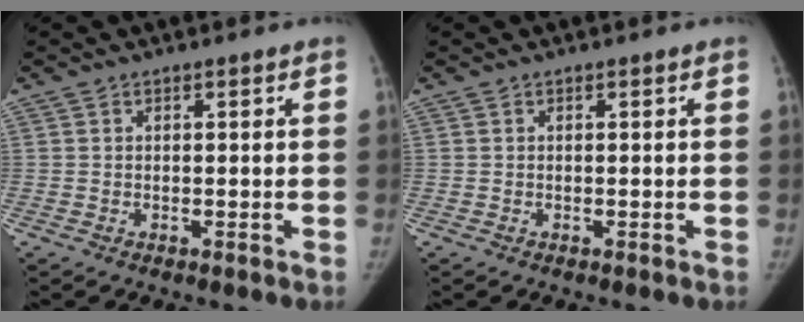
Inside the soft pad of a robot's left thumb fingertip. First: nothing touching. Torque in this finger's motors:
{"motor_torque": [0.01, 0.01, 0.10, -0.12, 0.01]}